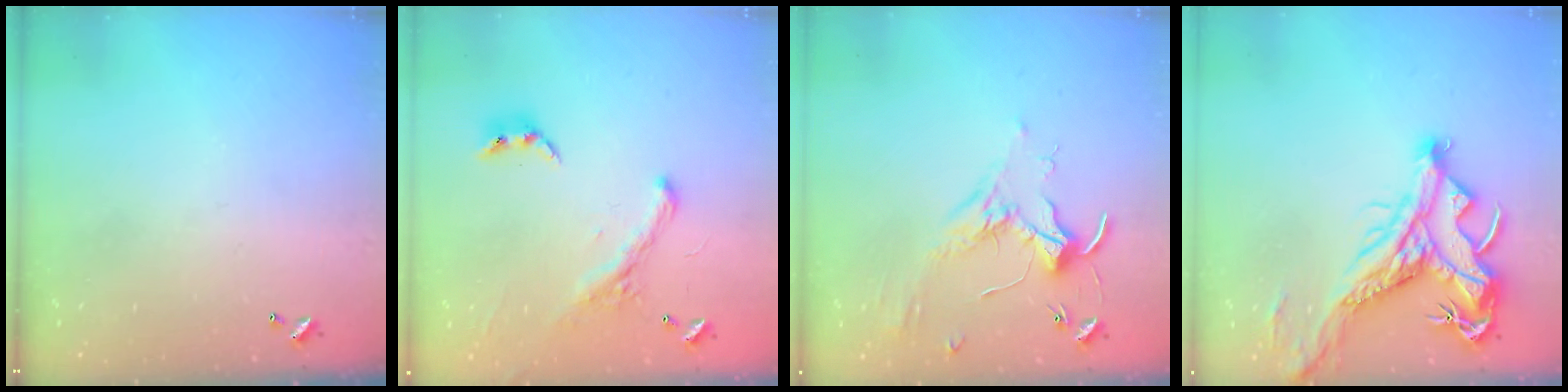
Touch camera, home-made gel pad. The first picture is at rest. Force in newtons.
{"total": 2.6, "press": 2.3, "slide": 1.3}
{"total": 1.8, "press": 1.8, "slide": 0.4}
{"total": 9.6, "press": 9.4, "slide": 2.0}